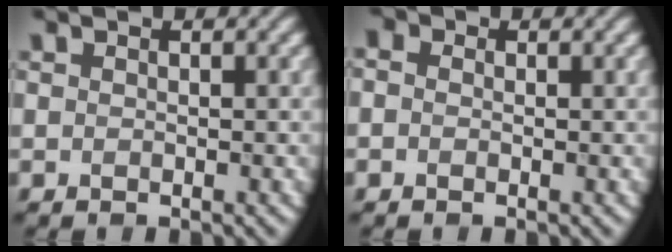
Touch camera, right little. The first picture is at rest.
{"total": 1.6, "force": [0.4, 1.3, 0.9], "torque": [-0.016, 0.003, -0.015]}